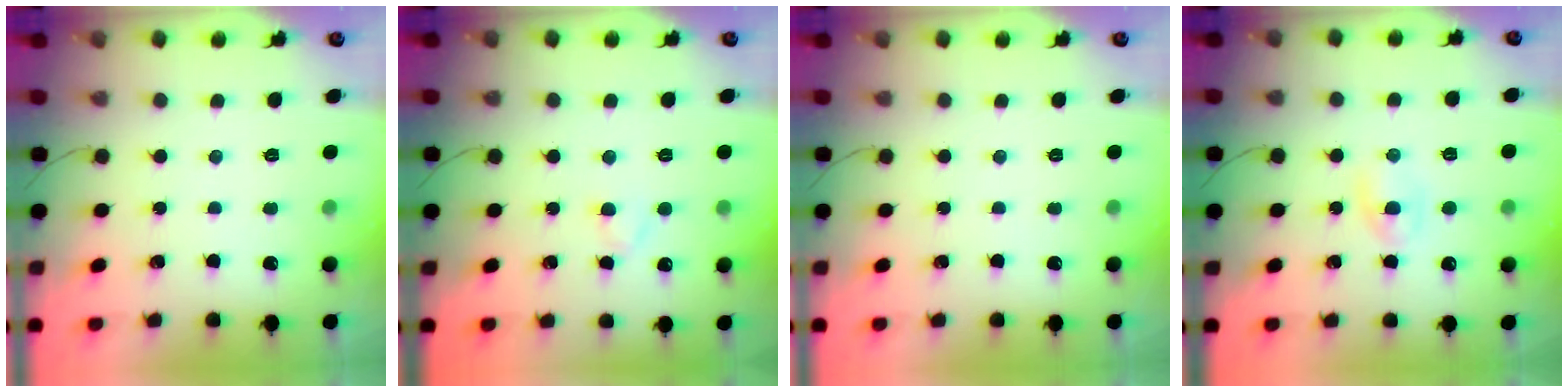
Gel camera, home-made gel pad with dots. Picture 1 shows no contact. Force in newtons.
{"total": 2.2, "press": 1.9, "slide": 1.0}
{"total": 0.0}
{"total": 1.8, "press": 1.5, "slide": 0.9}